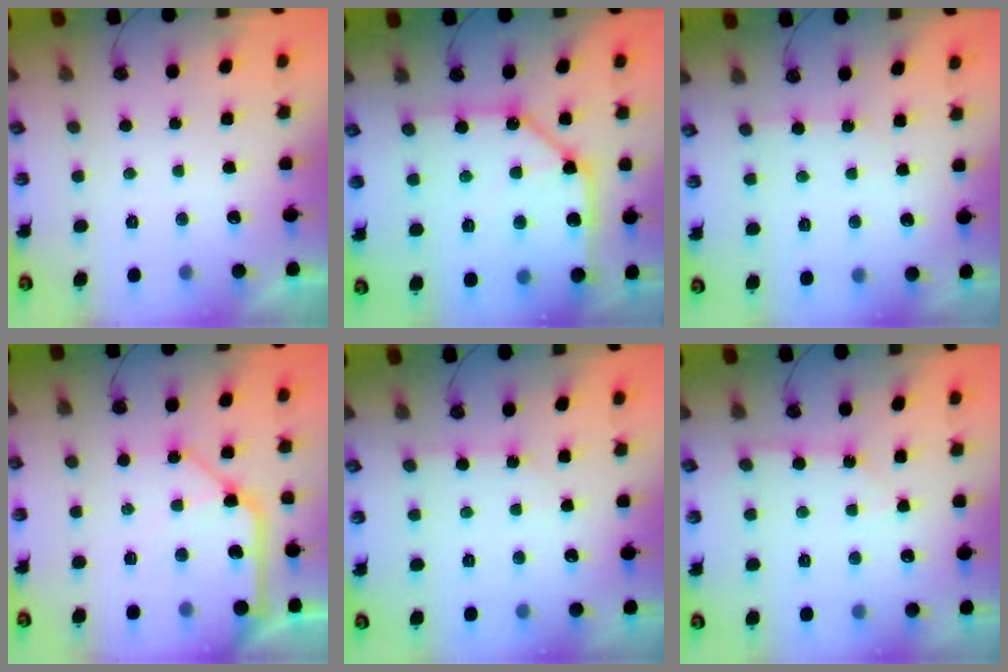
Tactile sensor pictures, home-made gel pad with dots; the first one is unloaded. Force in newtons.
{"total": 17.5, "press": 17.3, "slide": 2.3}
{"total": 2.2, "press": 2.1, "slide": 0.3}
{"total": 14.9, "press": 14.8, "slide": 1.9}
{"total": 3.3, "press": 3.3, "slide": 0.5}
{"total": 4.1, "press": 4.1, "slide": 0.5}